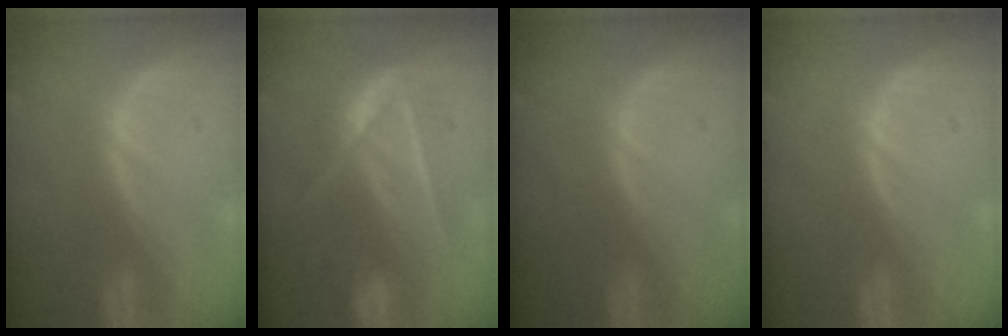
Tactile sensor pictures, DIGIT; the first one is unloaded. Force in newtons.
{"total": 7.3, "press": 6.5, "slide": 3.2}
{"total": 0.0}
{"total": 0.0}